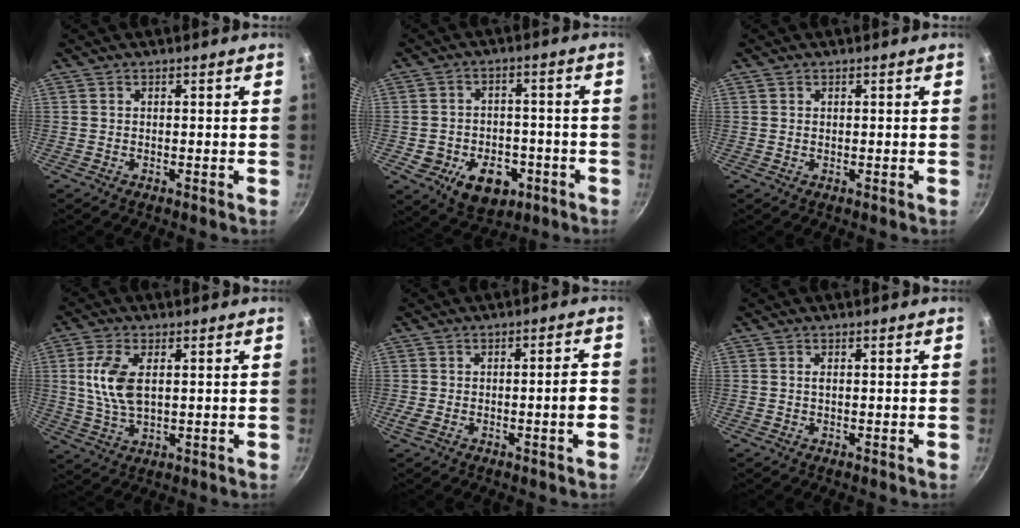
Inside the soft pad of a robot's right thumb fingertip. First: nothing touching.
{"total": 11.3, "force": [-4.2, 7.9, 6.8], "torque": [-0.076, 0.019, -0.051]}
{"total": 0.6, "force": [0.2, 0.5, 0.2], "torque": [-0.004, 0.002, 0.003]}
{"total": 9.1, "force": [1.7, 4.8, 7.6], "torque": [-0.150, -0.003, 0.035]}
{"total": 4.9, "force": [-1.2, 0.7, 4.7], "torque": [-0.073, 0.016, -0.017]}
{"total": 0.6, "force": [0.1, 0.2, 0.5], "torque": [-0.010, 0.001, 0.001]}